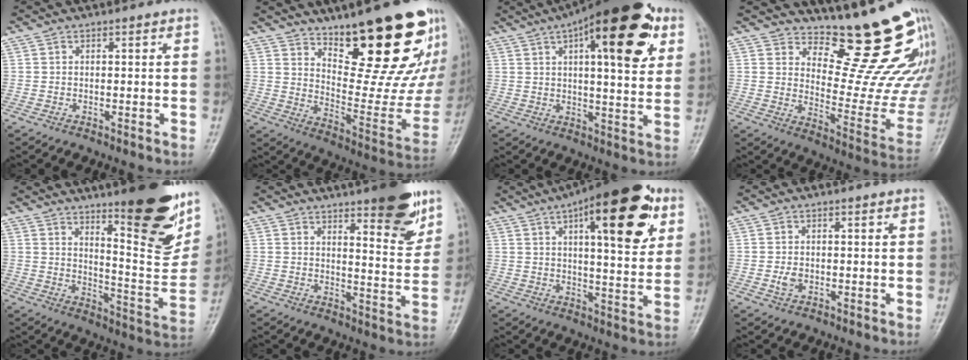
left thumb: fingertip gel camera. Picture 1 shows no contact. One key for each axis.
{"total": 25.1, "fx": 15.5, "fy": 8.2, "fz": 17.9, "tx": -0.201, "ty": -0.096, "tz": 0.238}
{"total": 22.3, "fx": 9.4, "fy": 7.8, "fz": 18.6, "tx": -0.243, "ty": -0.007, "tz": 0.129}
{"total": 18.4, "fx": 16.7, "fy": 2.9, "fz": 7.1, "tx": -0.056, "ty": -0.182, "tz": 0.219}
{"total": 21.6, "fx": 13.0, "fy": 5.7, "fz": 16.3, "tx": -0.173, "ty": -0.085, "tz": 0.193}
{"total": 12.9, "fx": 8.3, "fy": 3.6, "fz": 9.3, "tx": -0.089, "ty": -0.051, "tz": 0.115}
{"total": 21.5, "fx": 9.3, "fy": 7.5, "fz": 17.8, "tx": -0.223, "ty": -0.018, "tz": 0.128}
{"total": 2.0, "fx": -0.4, "fy": 1.4, "fz": 1.3, "tx": -0.021, "ty": 0.000, "tz": -0.008}